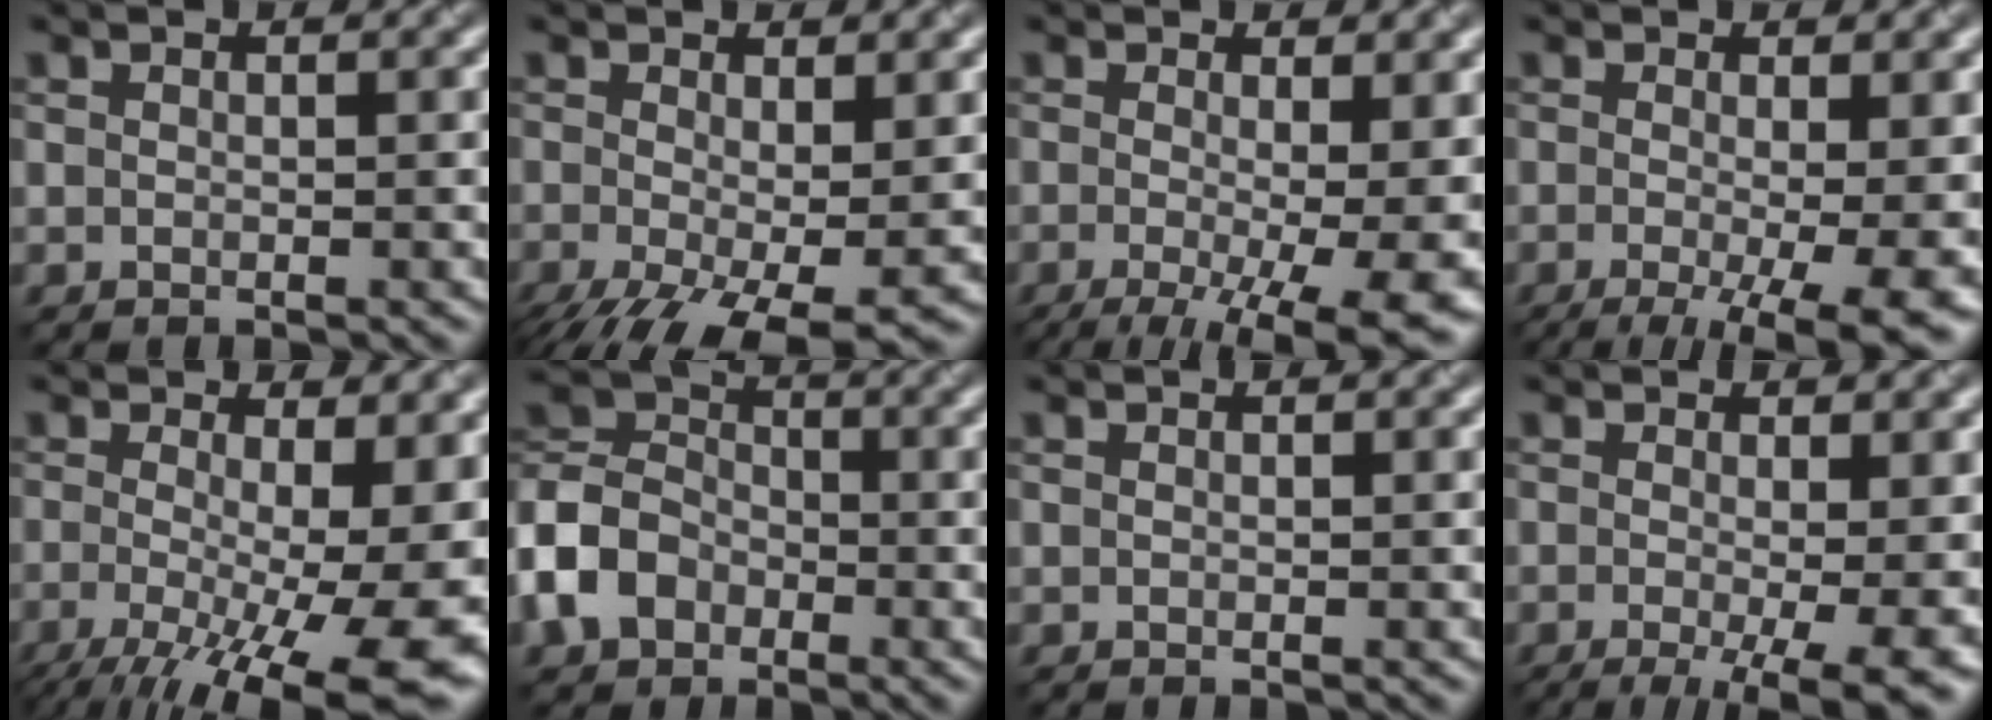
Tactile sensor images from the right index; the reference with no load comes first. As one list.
[{"total": 8.8, "force": [-3.6, 3.5, 7.3], "torque": [-0.145, -0.034, -0.053]}, {"total": 11.3, "force": [-2.4, 4.0, 10.2], "torque": [-0.143, -0.022, -0.020]}, {"total": 9.7, "force": [-2.6, 3.2, 8.8], "torque": [-0.110, -0.018, -0.026]}, {"total": 16.5, "force": [-4.1, 6.0, 14.8], "torque": [-0.209, -0.031, -0.047]}, {"total": 6.8, "force": [-2.9, 5.2, 3.3], "torque": [-0.072, 0.009, -0.081]}, {"total": 0.0}, {"total": 7.4, "force": [-1.9, 1.9, 6.8], "torque": [-0.082, -0.014, -0.020]}]